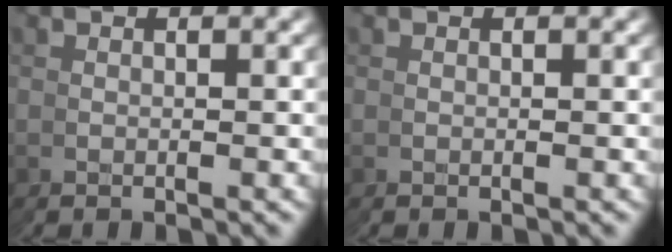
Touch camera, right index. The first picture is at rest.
{"total": 0.0}